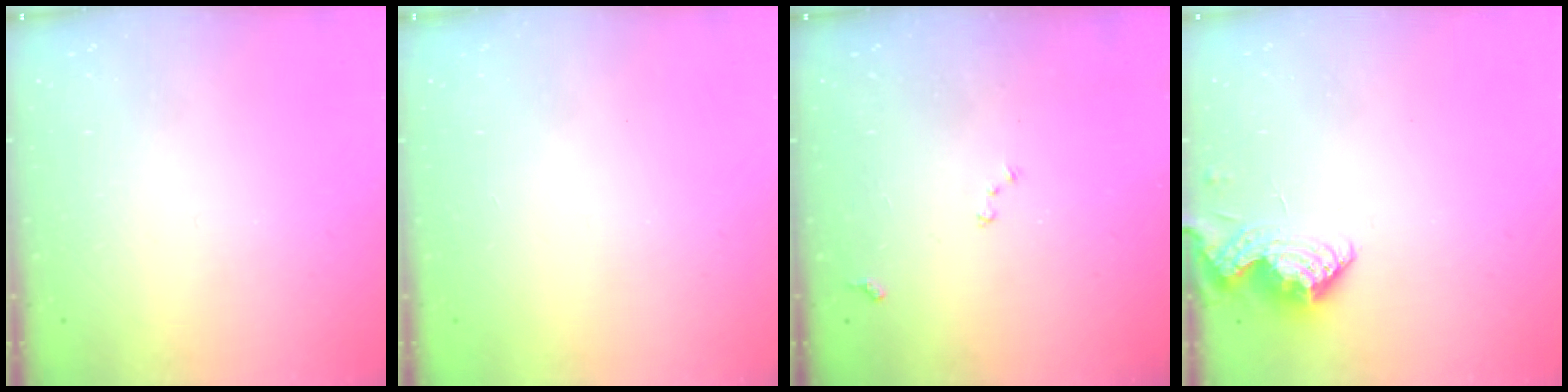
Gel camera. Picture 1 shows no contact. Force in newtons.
{"total": 0.7, "press": 0.7, "slide": 0.2}
{"total": 7.5, "press": 7.5, "slide": 0.7}
{"total": 10.0, "press": 10.0, "slide": 0.4}